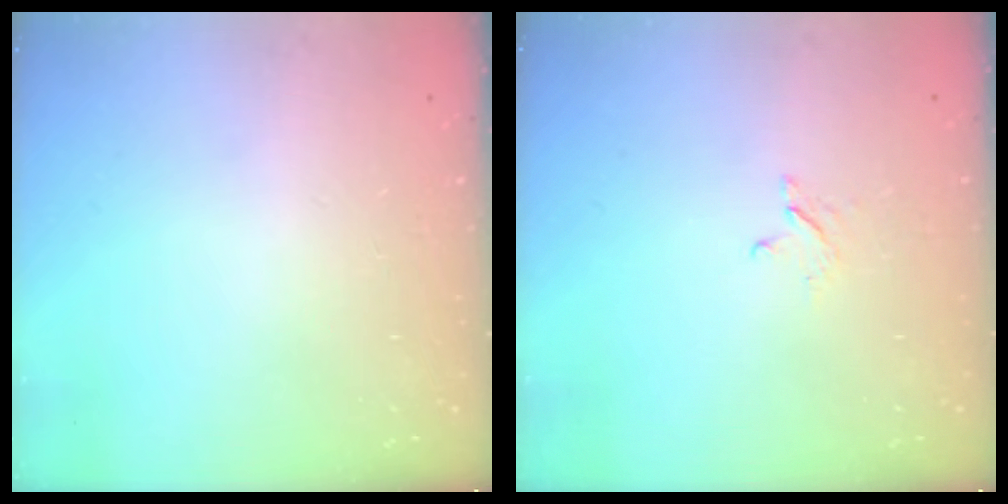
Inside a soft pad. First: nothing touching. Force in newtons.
{"total": 2.6, "press": 2.6, "slide": 0.3}